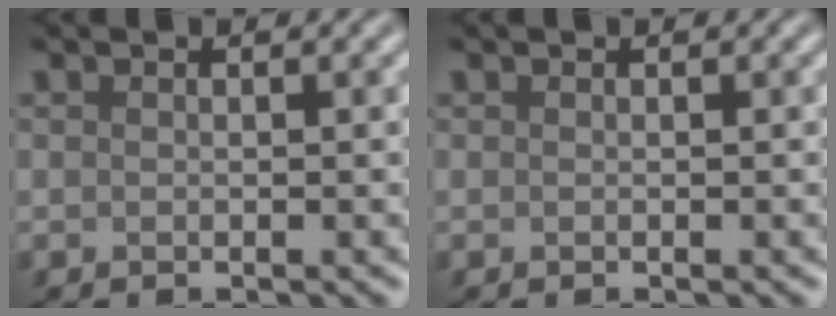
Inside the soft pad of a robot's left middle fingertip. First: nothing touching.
{"total": 0.0}